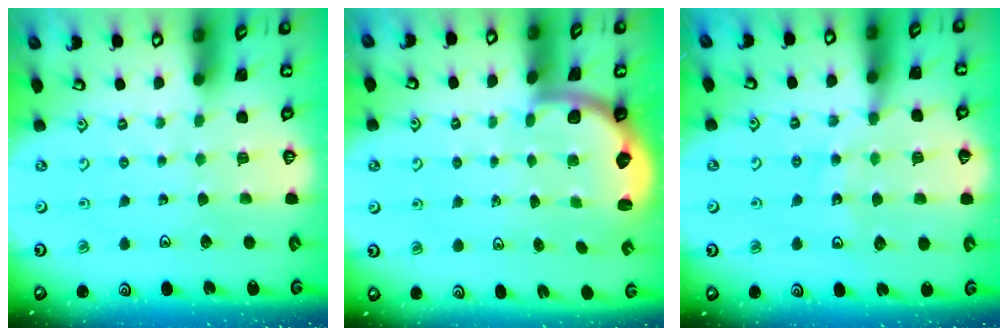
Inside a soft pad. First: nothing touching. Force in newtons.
{"total": 2.3, "press": 2.0, "slide": 1.2}
{"total": 12.1, "press": 11.6, "slide": 3.5}